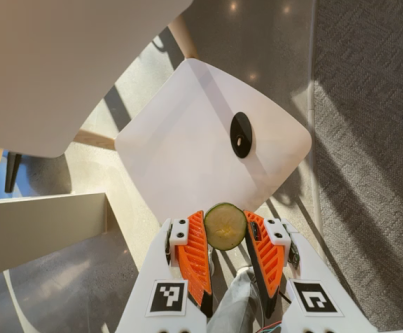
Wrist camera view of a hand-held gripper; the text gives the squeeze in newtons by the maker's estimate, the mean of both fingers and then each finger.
{"total": 8.2, "left": 7.9, "right": 8.6}